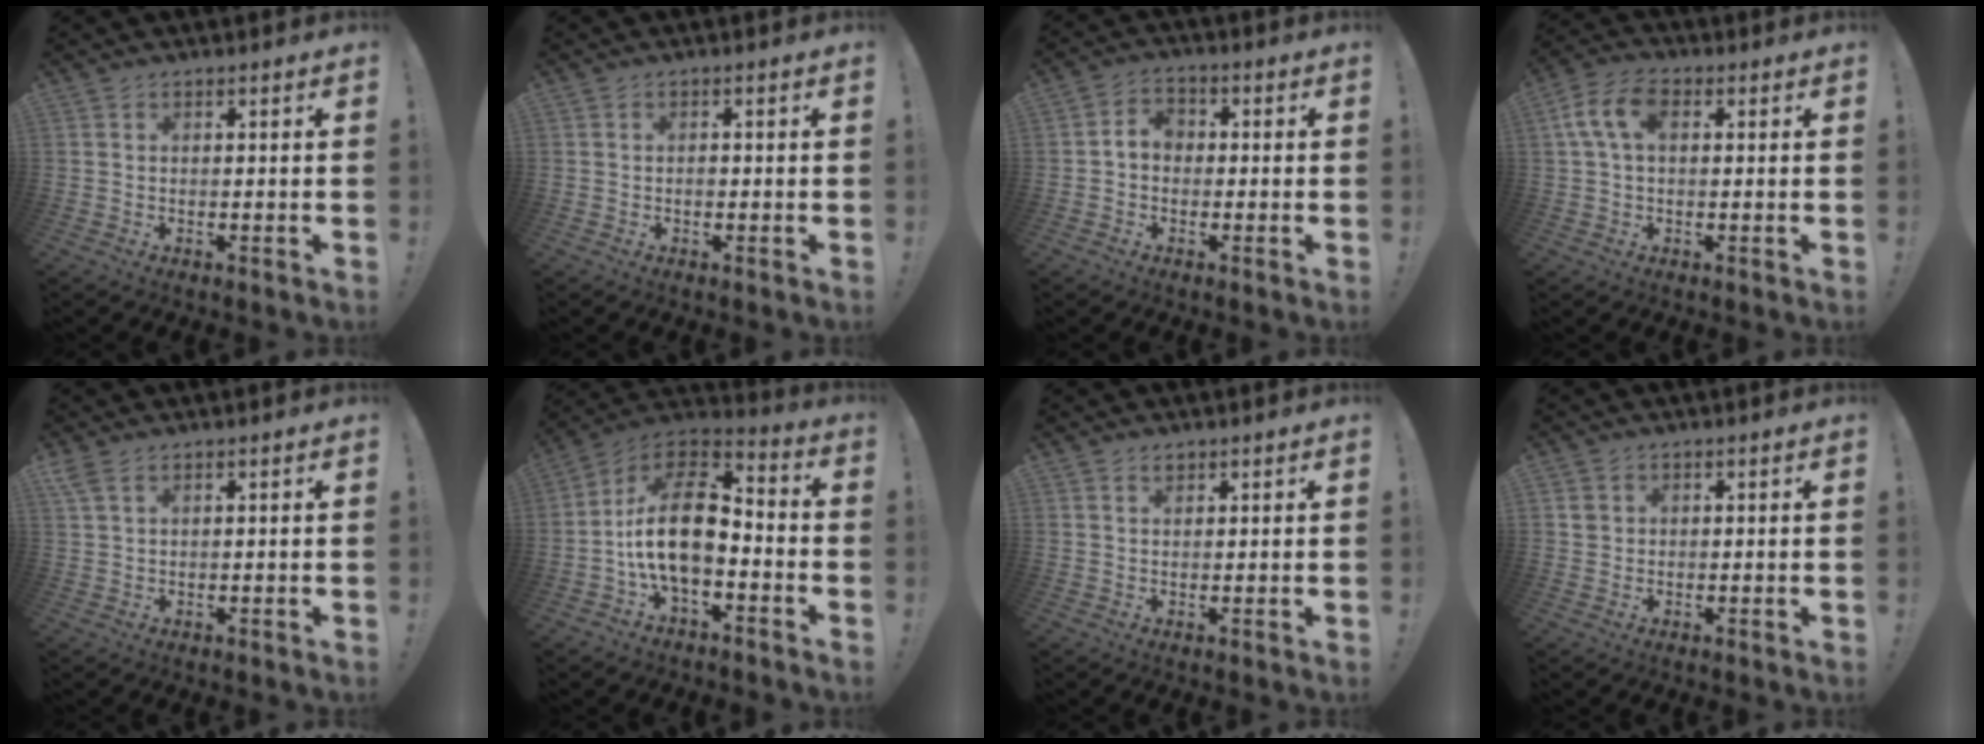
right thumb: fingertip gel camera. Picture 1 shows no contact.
{"total": 1.0, "force": [-0.6, 0.6, 0.5], "torque": [-0.007, 0.002, -0.012]}
{"total": 4.7, "force": [-0.7, 3.7, 2.8], "torque": [-0.060, 0.019, -0.010]}
{"total": 9.3, "force": [2.2, 5.6, 7.0], "torque": [-0.151, 0.009, 0.042]}
{"total": 3.0, "force": [1.8, 1.2, 2.0], "torque": [-0.051, 0.000, 0.036]}
{"total": 17.0, "force": [-2.6, 9.4, 14.0], "torque": [-0.258, 0.018, -0.042]}
{"total": 1.3, "force": [1.1, 0.7, 0.4], "torque": [0.003, -0.005, 0.018]}
{"total": 2.2, "force": [0.8, 1.9, 0.5], "torque": [-0.005, 0.003, 0.015]}